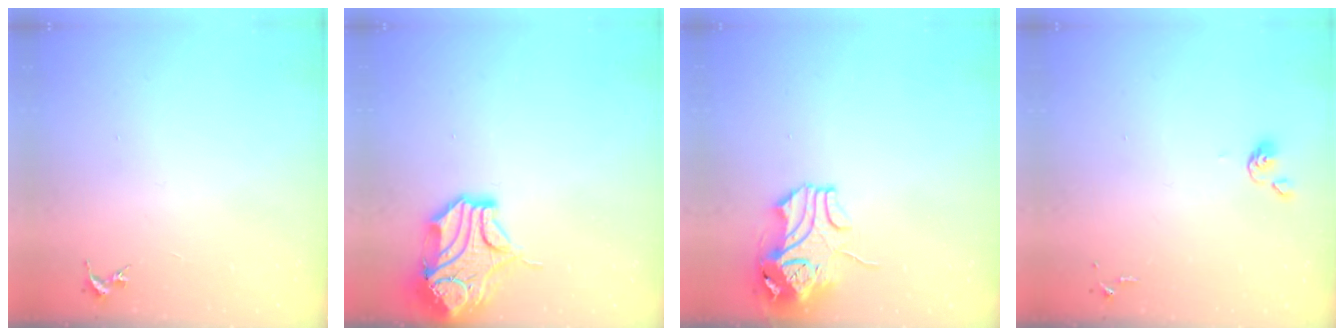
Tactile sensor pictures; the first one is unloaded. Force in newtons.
{"total": 14.1, "press": 13.9, "slide": 2.1}
{"total": 10.6, "press": 10.4, "slide": 1.9}
{"total": 3.8, "press": 3.7, "slide": 0.9}